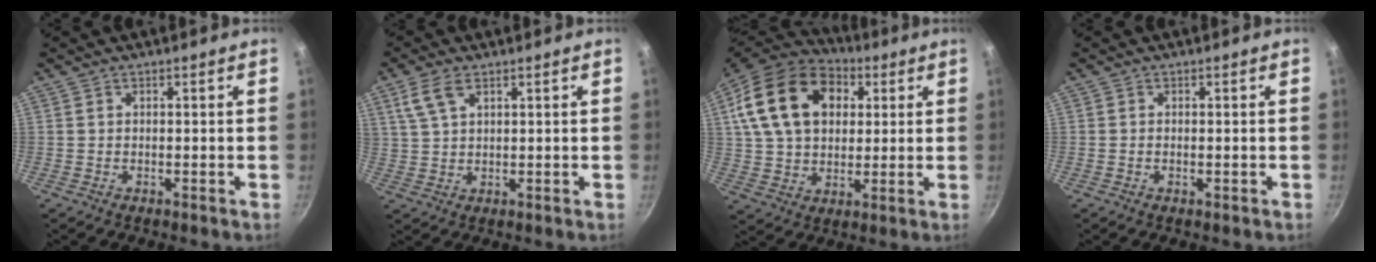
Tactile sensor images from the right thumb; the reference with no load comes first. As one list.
[{"total": 5.8, "force": [3.0, 3.0, 3.9], "torque": [-0.078, 0.000, 0.063]}, {"total": 21.9, "force": [6.7, 15.3, 14.2], "torque": [-0.238, 0.010, 0.111]}, {"total": 0.8, "force": [-0.2, 0.3, 0.7], "torque": [-0.011, 0.001, -0.003]}]